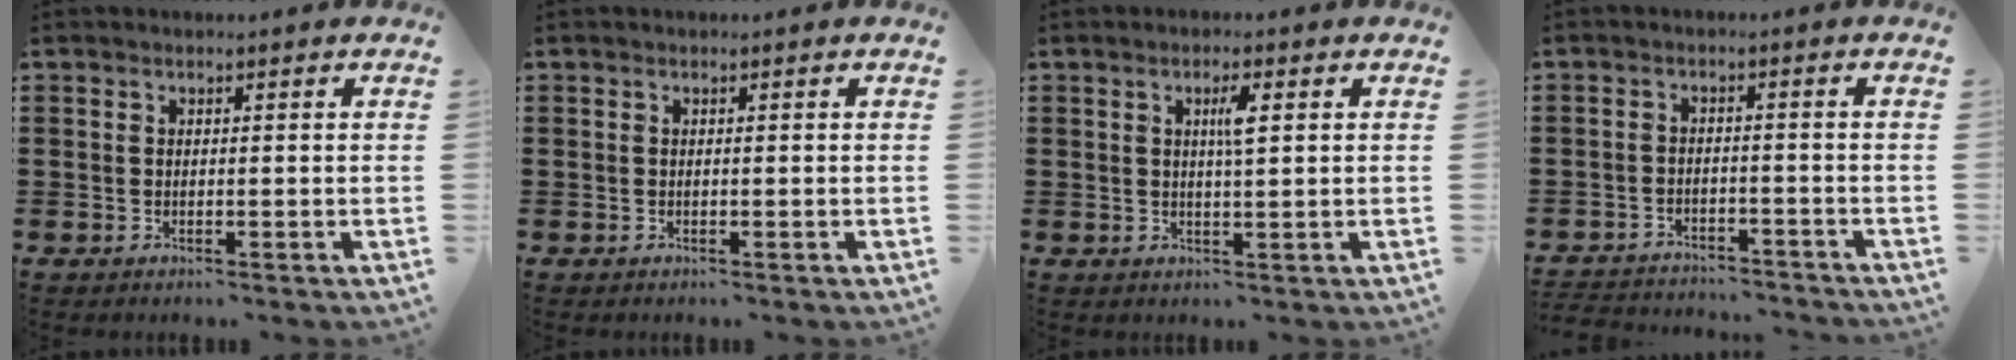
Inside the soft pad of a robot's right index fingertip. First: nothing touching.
{"total": 0.0}
{"total": 2.8, "force": [0.7, 0.4, 2.6], "torque": [-0.045, -0.001, 0.008]}
{"total": 2.9, "force": [-2.9, 0.3, 0.0], "torque": [-0.007, 0.000, -0.061]}